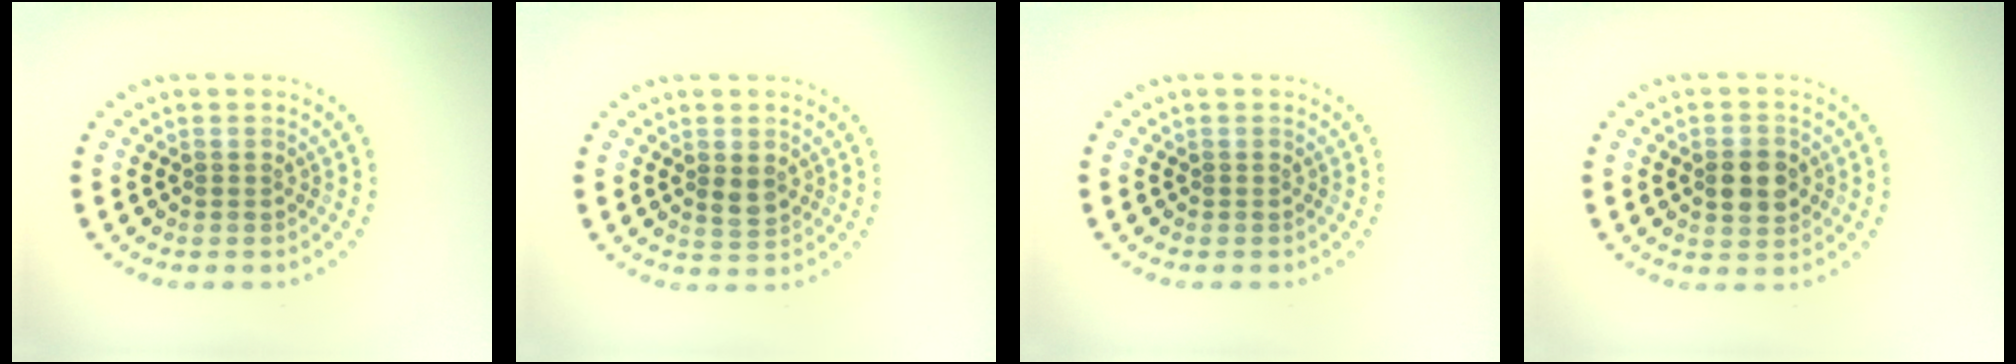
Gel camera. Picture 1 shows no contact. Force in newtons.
{"total": 1.6, "press": 1.6, "slide": 0.3}
{"total": 0.0}
{"total": 3.2, "press": 3.2, "slide": 0.2}